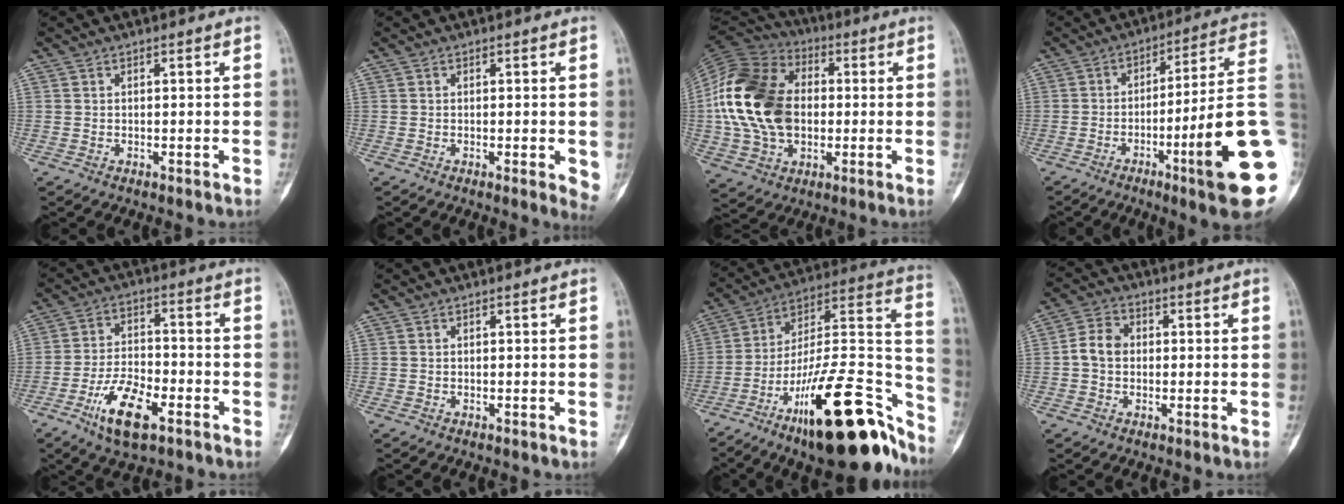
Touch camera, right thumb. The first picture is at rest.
{"total": 3.6, "force": [-0.5, 1.0, 3.4], "torque": [-0.038, -0.008, -0.008]}
{"total": 22.4, "force": [0.5, 15.7, 16.0], "torque": [-0.309, 0.014, 0.007]}
{"total": 19.2, "force": [-5.5, 0.9, 18.4], "torque": [-0.228, 0.016, -0.085]}
{"total": 11.1, "force": [-5.7, 4.8, 8.2], "torque": [-0.152, 0.023, -0.102]}
{"total": 0.0}
{"total": 30.2, "force": [-17.6, 9.4, 22.6], "torque": [-0.264, 0.098, -0.279]}
{"total": 5.5, "force": [-0.1, 4.3, 3.3], "torque": [-0.054, 0.017, -0.011]}